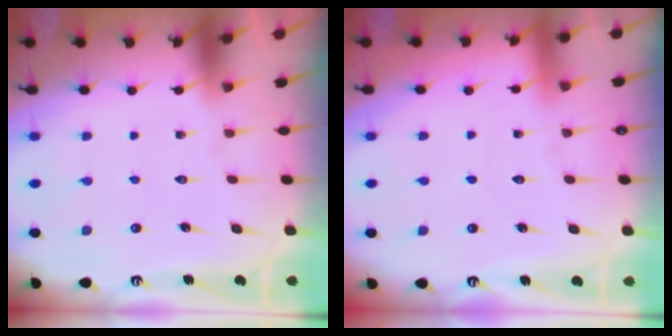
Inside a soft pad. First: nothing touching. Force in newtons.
{"total": 2.6, "press": 2.6, "slide": 0.4}